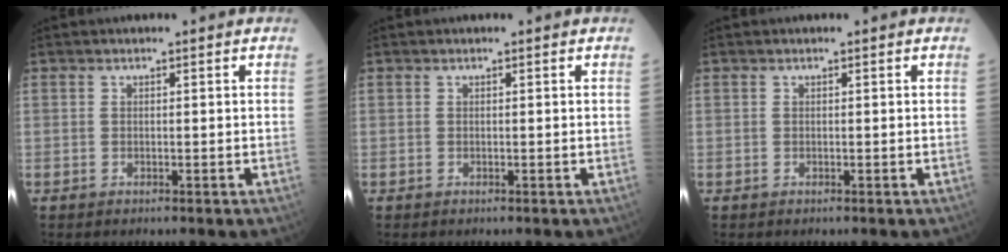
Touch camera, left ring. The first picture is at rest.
{"total": 0.0}
{"total": 0.0}